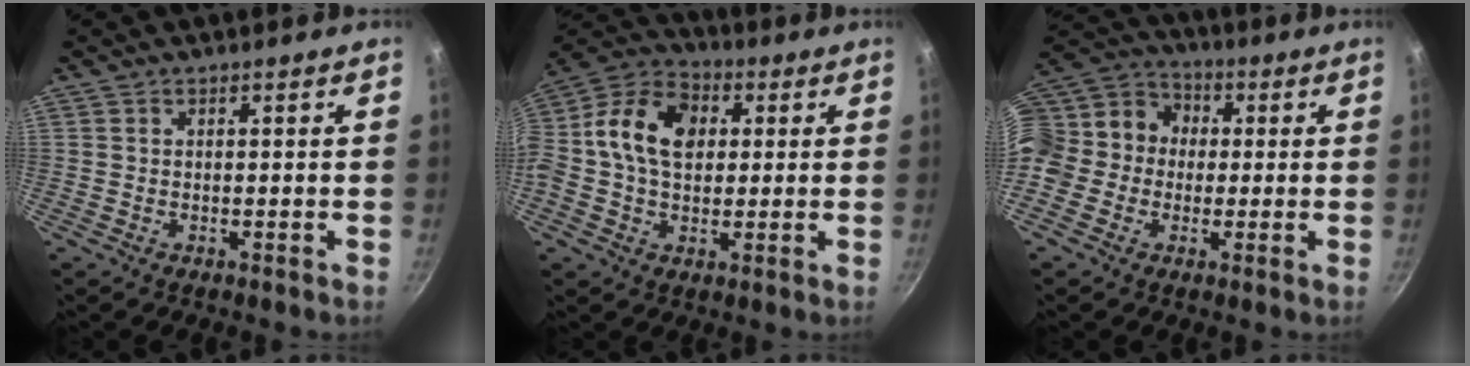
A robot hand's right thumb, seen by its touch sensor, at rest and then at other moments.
{"total": 15.2, "force": [2.1, 11.0, 10.3], "torque": [-0.158, 0.024, 0.014]}
{"total": 16.9, "force": [0.0, 14.9, 8.0], "torque": [-0.147, 0.053, -0.016]}